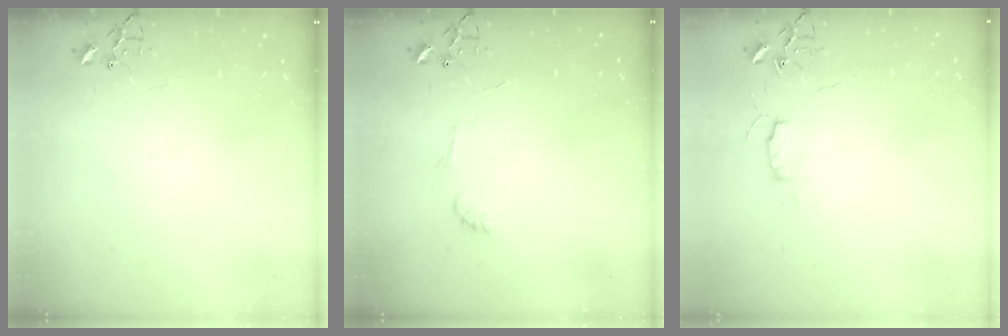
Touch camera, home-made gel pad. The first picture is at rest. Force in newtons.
{"total": 5.3, "press": 5.3, "slide": 0.6}
{"total": 5.9, "press": 5.8, "slide": 0.5}